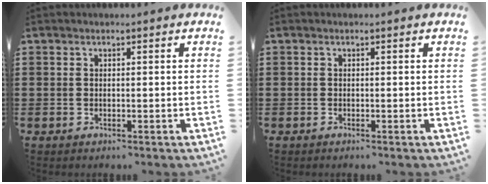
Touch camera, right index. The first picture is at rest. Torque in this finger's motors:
{"motor_torque": [0.38, 0.50, 0.02, 0.00]}